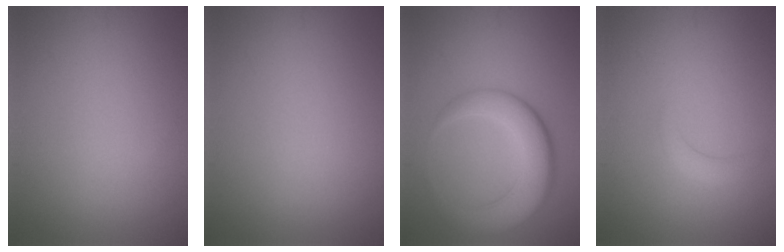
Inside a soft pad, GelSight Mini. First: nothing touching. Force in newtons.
{"total": 0.0}
{"total": 6.5, "press": 6.5, "slide": 0.2}
{"total": 1.2, "press": 1.2, "slide": 0.2}